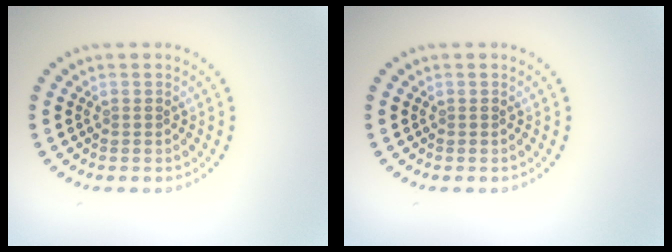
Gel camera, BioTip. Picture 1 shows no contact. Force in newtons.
{"total": 0.0}